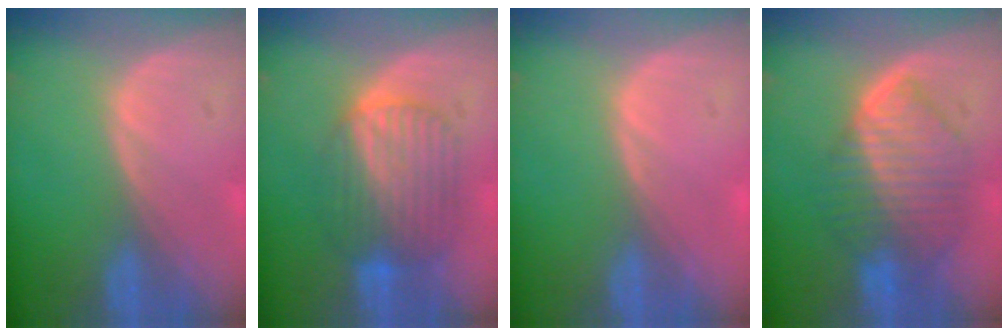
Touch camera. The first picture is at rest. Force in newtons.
{"total": 7.9, "press": 7.9, "slide": 0.2}
{"total": 0.5, "press": 0.1, "slide": 0.5}
{"total": 8.7, "press": 8.6, "slide": 0.6}